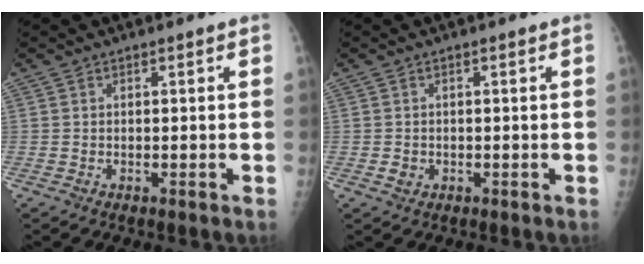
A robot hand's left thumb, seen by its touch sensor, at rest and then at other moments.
{"total": 1.4, "force": [-0.3, 1.3, 0.6], "torque": [-0.007, 0.002, -0.001]}